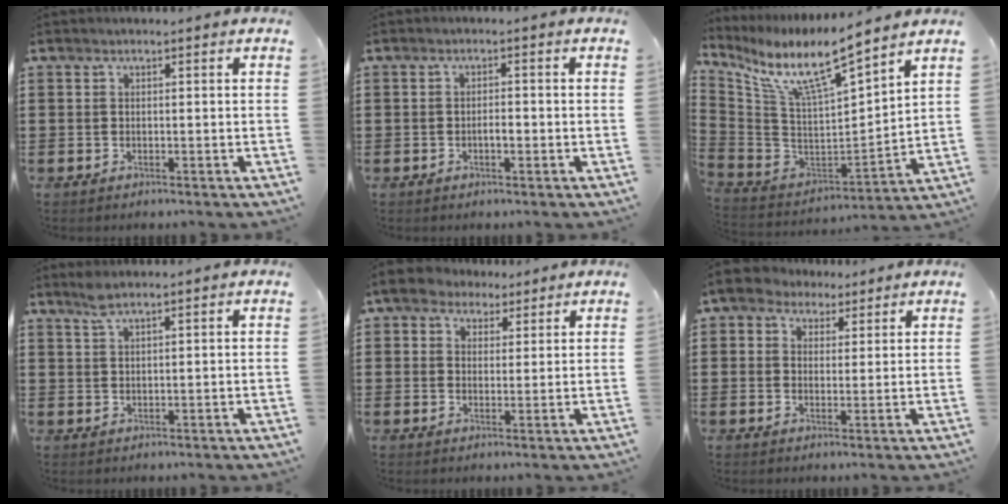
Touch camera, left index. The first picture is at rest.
{"total": 1.8, "force": [-0.5, 0.6, 1.6], "torque": [-0.032, 0.003, -0.009]}
{"total": 10.7, "force": [8.2, 1.3, 6.7], "torque": [-0.162, -0.062, 0.138]}
{"total": 2.5, "force": [1.9, 0.3, 1.7], "torque": [-0.037, 0.002, 0.034]}
{"total": 4.6, "force": [2.9, 3.2, 1.4], "torque": [-0.047, 0.010, 0.053]}
{"total": 3.7, "force": [2.2, 2.8, 0.7], "torque": [-0.031, 0.011, 0.040]}